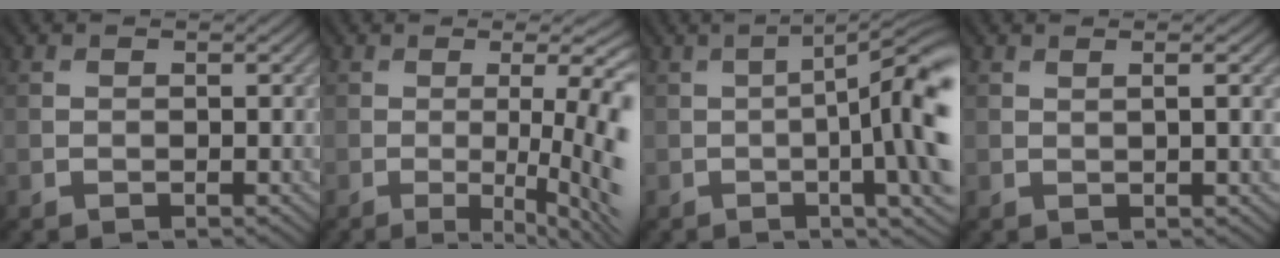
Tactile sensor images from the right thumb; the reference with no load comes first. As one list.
[{"total": 10.0, "force": [-1.7, 2.3, 9.6], "torque": [-0.098, 0.004, -0.018]}, {"total": 12.3, "force": [-1.9, 3.2, 11.7], "torque": [-0.124, -0.002, -0.019]}, {"total": 1.0, "force": [0.5, -0.4, 0.7], "torque": [-0.008, 0.007, 0.010]}]